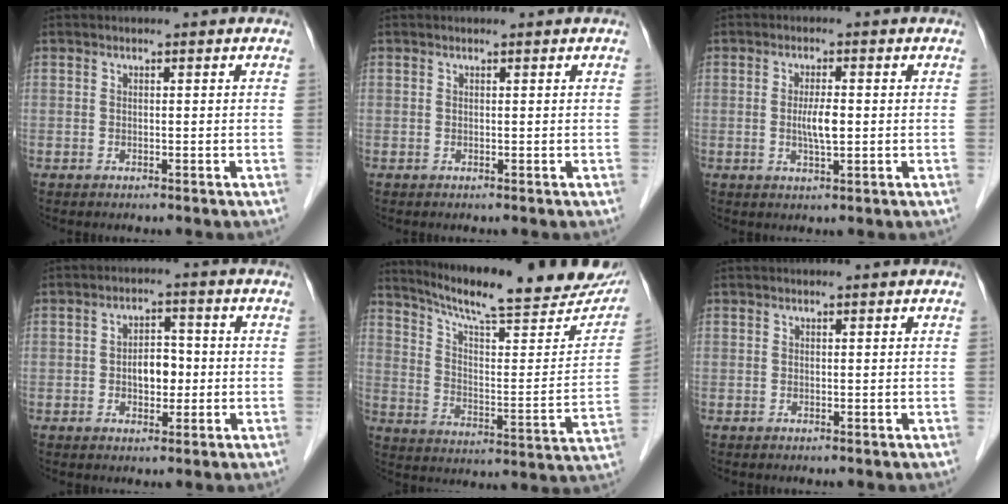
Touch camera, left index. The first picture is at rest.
{"total": 0.7, "force": [0.7, 0.0, 0.1], "torque": [-0.007, 0.003, 0.008]}
{"total": 3.5, "force": [-0.1, 0.6, 3.4], "torque": [-0.066, -0.003, -0.002]}
{"total": 4.4, "force": [-0.6, 2.6, 3.4], "torque": [-0.058, 0.012, -0.008]}
{"total": 25.8, "force": [22.5, 3.2, 12.2], "torque": [-0.187, -0.052, 0.300]}
{"total": 0.0}